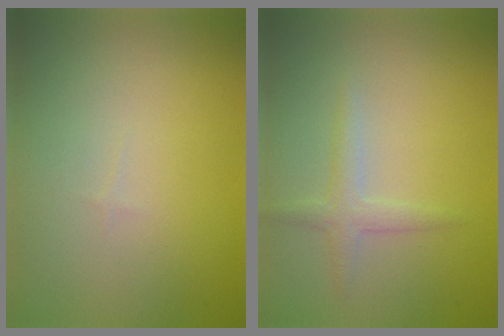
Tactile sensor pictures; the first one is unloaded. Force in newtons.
{"total": 1.7, "press": 1.7, "slide": 0.1}